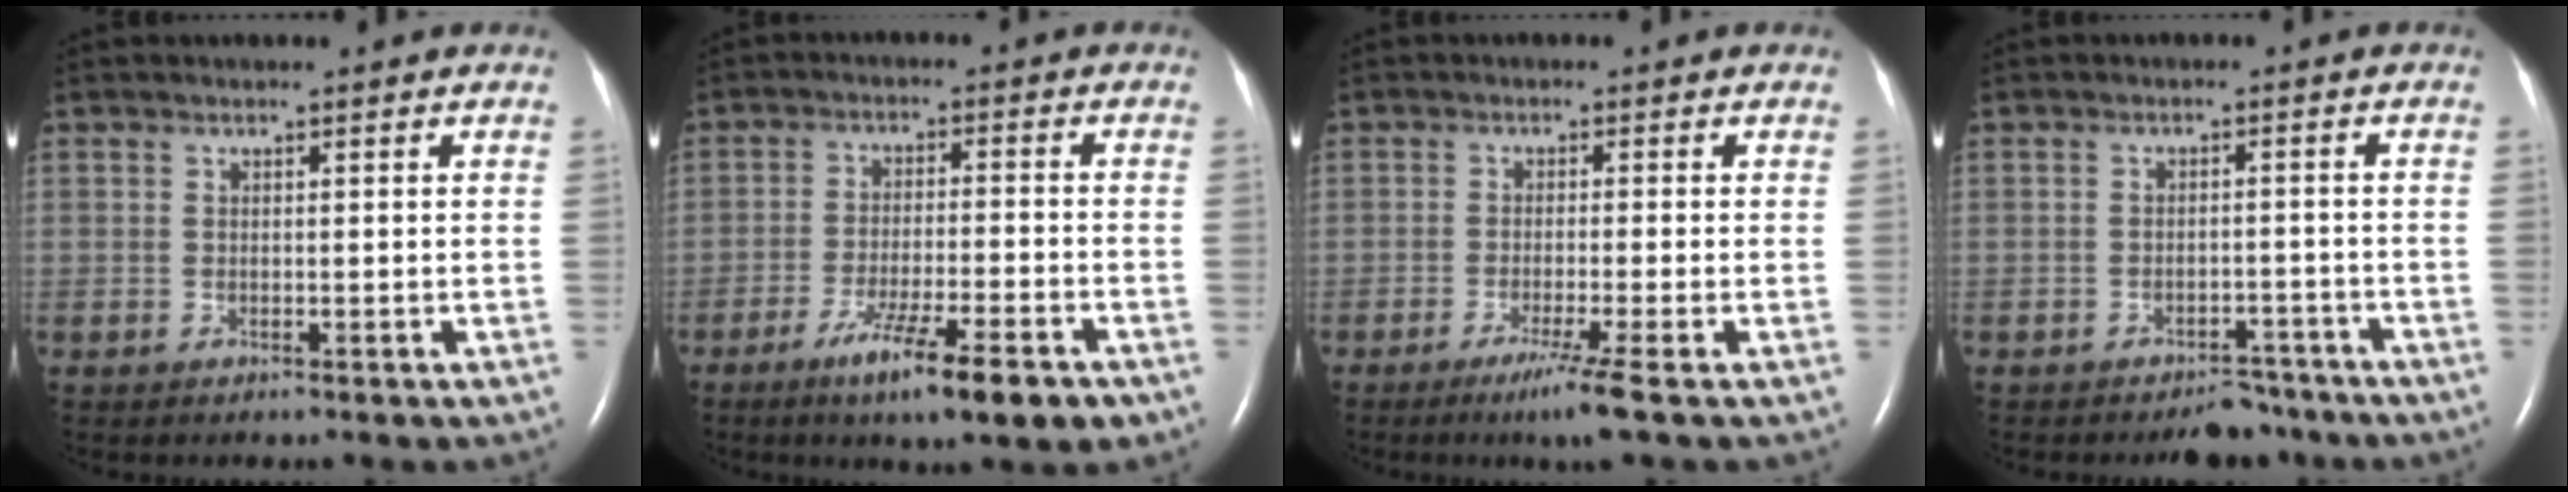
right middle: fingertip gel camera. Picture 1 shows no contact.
{"total": 10.6, "force": [-6.4, 0.8, 8.4], "torque": [-0.140, -0.022, -0.100]}
{"total": 4.4, "force": [-2.7, -1.2, 3.3], "torque": [-0.061, -0.016, -0.053]}
{"total": 4.2, "force": [-3.7, 1.9, 0.6], "torque": [-0.006, 0.011, -0.049]}